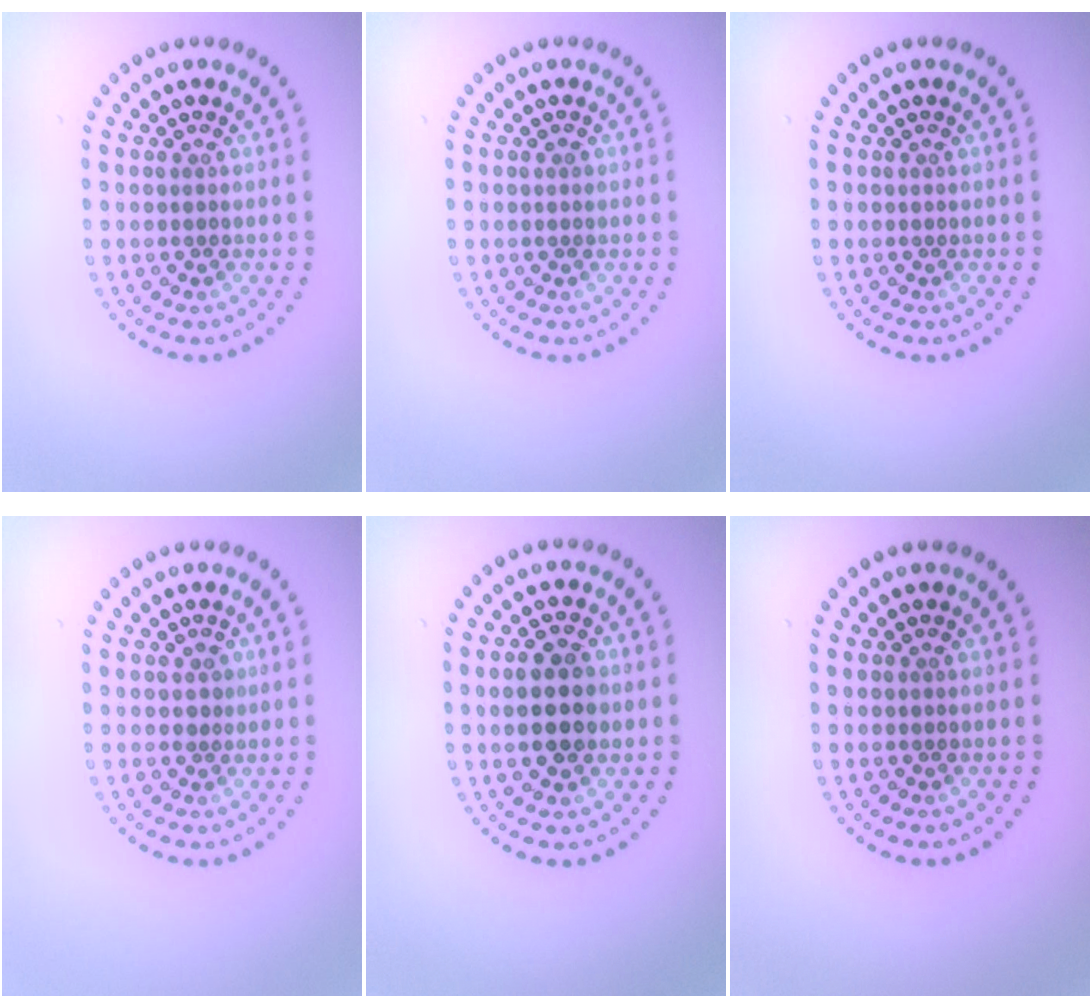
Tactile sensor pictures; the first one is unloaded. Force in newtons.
{"total": 0.6, "press": 0.6, "slide": 0.1}
{"total": 0.0}
{"total": 1.1, "press": 0.9, "slide": 0.6}
{"total": 4.4, "press": 4.4, "slide": 0.1}
{"total": 0.0}